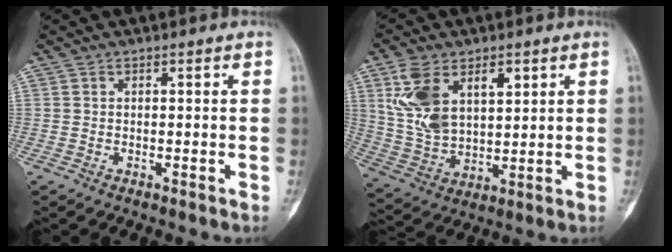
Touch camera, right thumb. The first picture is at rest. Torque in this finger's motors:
{"motor_torque": [-0.31, 0.54, 0.78, 0.77, 0.17]}